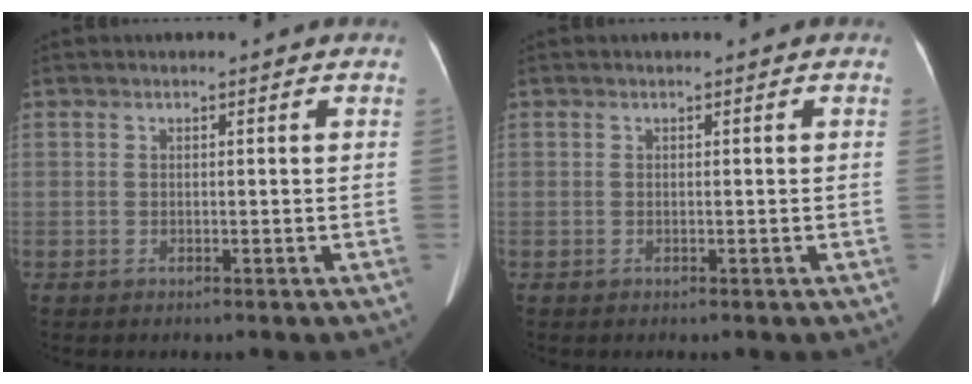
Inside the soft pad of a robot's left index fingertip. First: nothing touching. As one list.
[{"total": 0.0}]